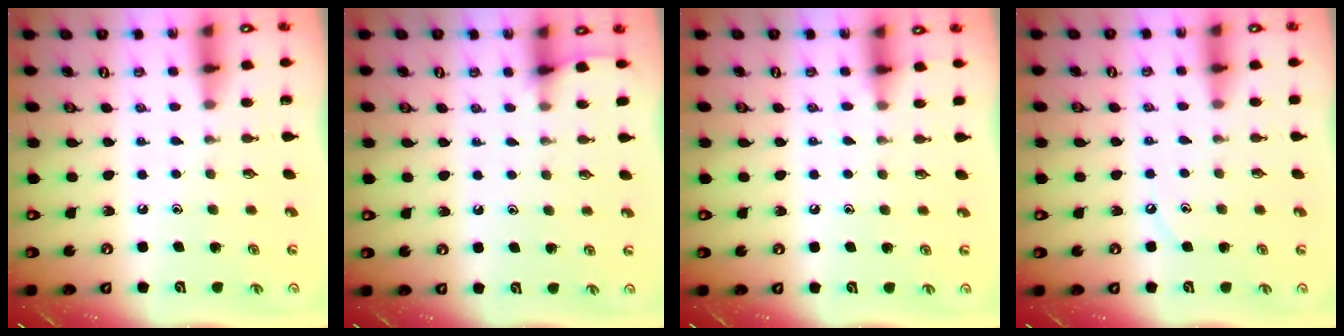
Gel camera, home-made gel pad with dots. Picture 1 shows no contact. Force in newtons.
{"total": 2.4, "press": 2.4, "slide": 0.4}
{"total": 5.3, "press": 5.2, "slide": 0.7}
{"total": 2.7, "press": 2.7, "slide": 0.5}